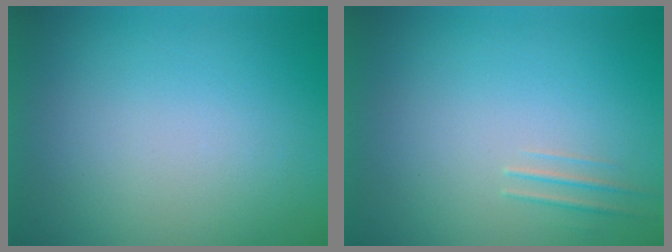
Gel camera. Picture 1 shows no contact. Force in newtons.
{"total": 1.1}